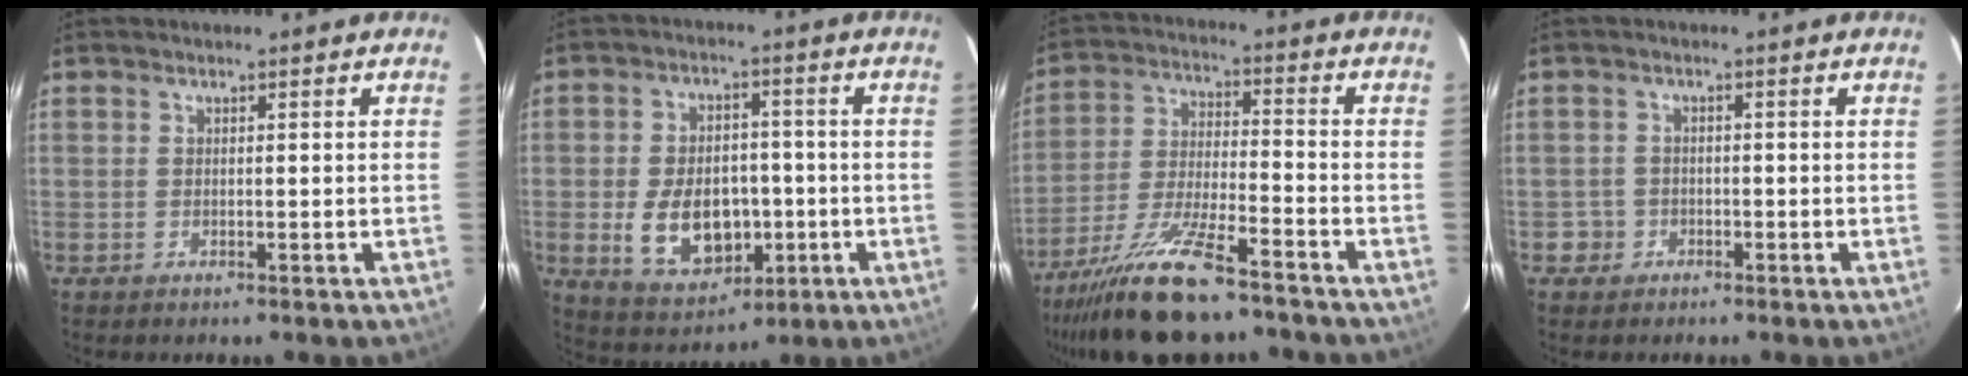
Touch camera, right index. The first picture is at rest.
{"total": 12.7, "force": [-2.8, 8.4, 9.1], "torque": [-0.190, 0.000, -0.025]}
{"total": 16.0, "force": [-12.6, 3.0, 9.4], "torque": [-0.197, -0.028, -0.225]}
{"total": 2.6, "force": [-1.1, 2.3, -0.2], "torque": [0.003, 0.017, -0.016]}